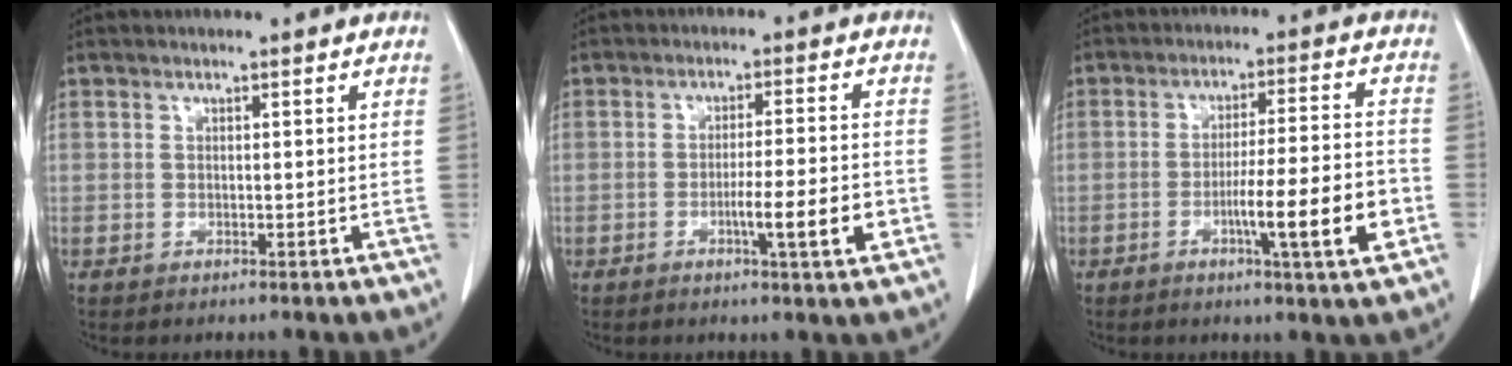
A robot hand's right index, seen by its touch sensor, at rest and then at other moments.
{"total": 7.0, "force": [-2.3, 0.1, 6.6], "torque": [-0.097, -0.006, -0.033]}
{"total": 10.9, "force": [-3.7, -0.1, 10.3], "torque": [-0.159, -0.007, -0.058]}